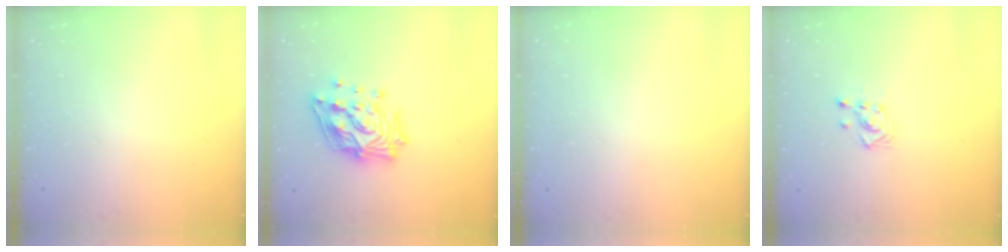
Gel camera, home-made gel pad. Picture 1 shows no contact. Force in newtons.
{"total": 18.9, "press": 18.7, "slide": 2.6}
{"total": 0.0}
{"total": 3.0, "press": 3.0, "slide": 0.5}